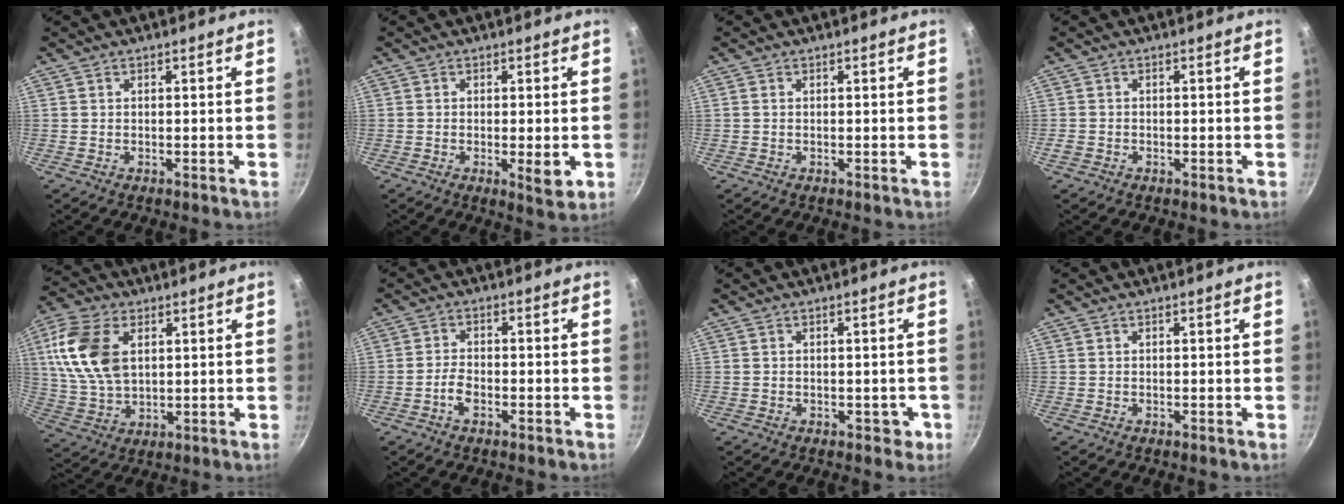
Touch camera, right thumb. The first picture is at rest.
{"total": 4.6, "force": [-1.0, 1.3, 4.3], "torque": [-0.065, -0.010, -0.013]}
{"total": 0.5, "force": [0.0, 0.4, 0.4], "torque": [-0.006, 0.003, 0.000]}
{"total": 1.5, "force": [-0.8, 1.1, 0.6], "torque": [-0.018, 0.004, -0.013]}
{"total": 14.5, "force": [3.8, 9.1, 10.6], "torque": [-0.197, -0.006, 0.076]}
{"total": 3.4, "force": [-1.7, 1.7, 2.4], "torque": [-0.048, 0.016, -0.036]}
{"total": 3.4, "force": [-0.9, 2.5, 2.1], "torque": [-0.003, 0.013, -0.005]}
{"total": 0.0}